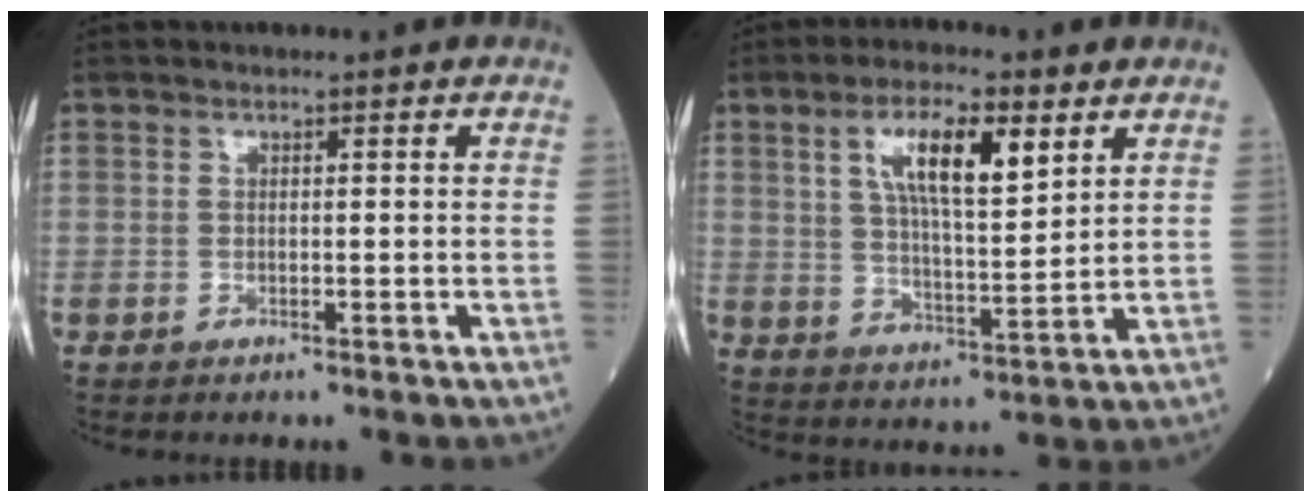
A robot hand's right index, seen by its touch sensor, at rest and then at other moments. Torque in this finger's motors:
{"motor_torque": [1.23, 0.91, 0.28, 0.11]}